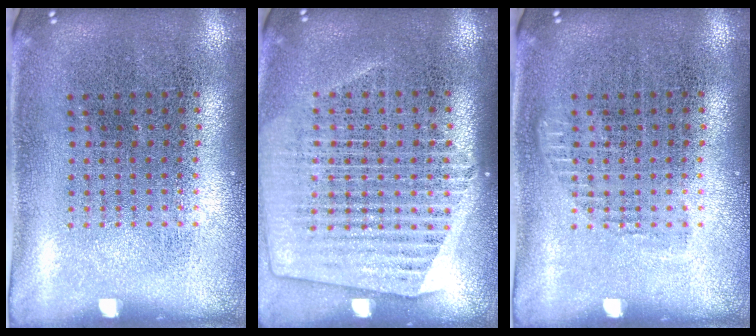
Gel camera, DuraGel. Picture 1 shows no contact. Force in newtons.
{"total": 1.3, "press": 1.2, "slide": 0.5}
{"total": 0.7, "press": 0.7, "slide": 0.3}